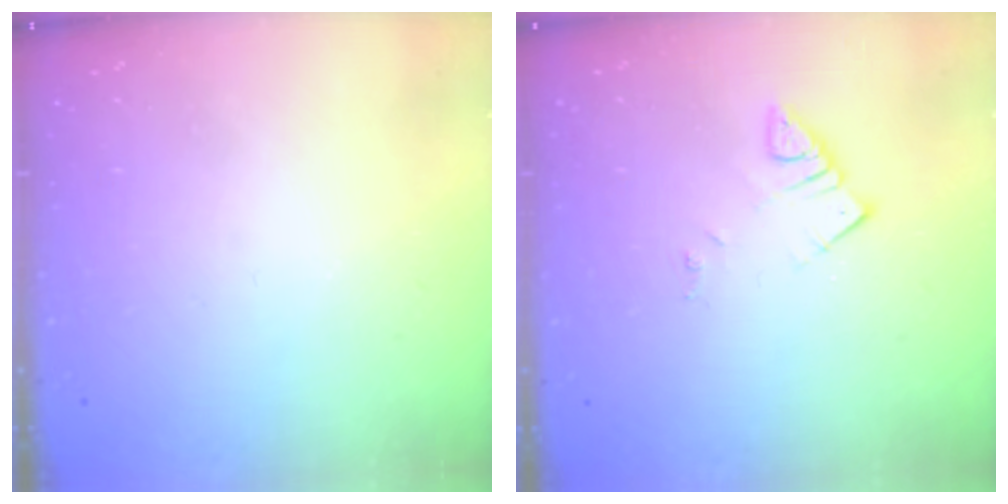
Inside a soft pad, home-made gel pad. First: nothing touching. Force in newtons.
{"total": 3.5, "press": 3.5, "slide": 0.4}